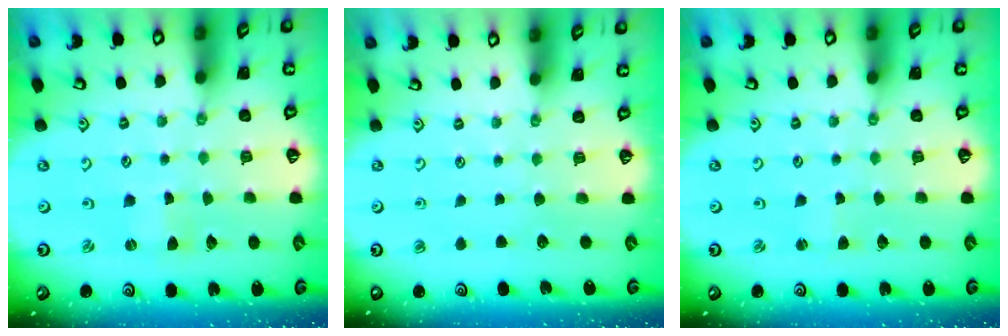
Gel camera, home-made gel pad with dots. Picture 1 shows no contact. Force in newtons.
{"total": 0.0}
{"total": 1.6, "press": 1.6, "slide": 0.1}